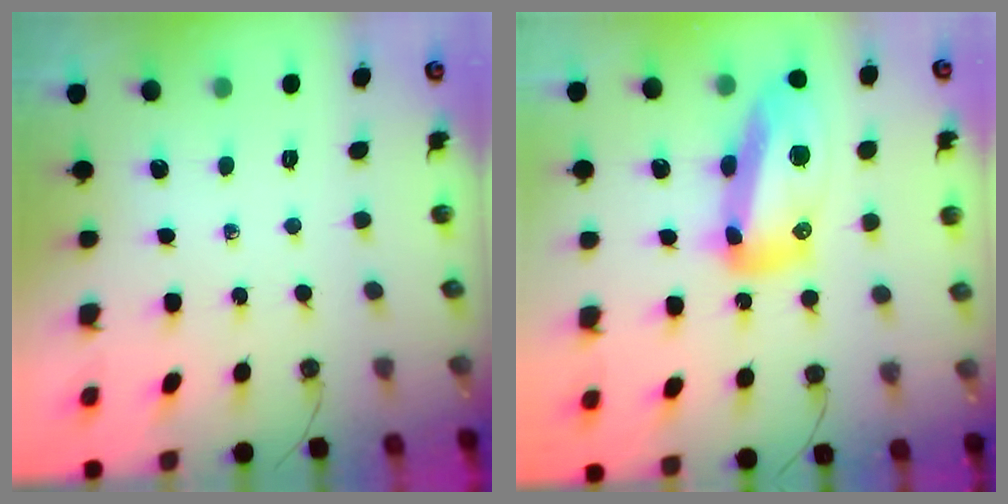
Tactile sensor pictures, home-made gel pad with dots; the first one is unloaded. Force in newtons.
{"total": 18.8, "press": 18.7, "slide": 1.8}